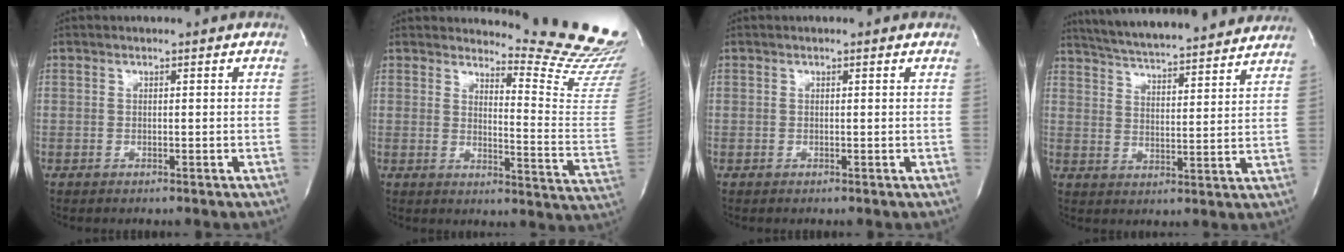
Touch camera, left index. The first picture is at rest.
{"total": 15.6, "force": [15.2, -0.6, 3.5], "torque": [-0.041, -0.170, 0.157]}
{"total": 0.0}
{"total": 22.6, "force": [20.7, 2.3, 8.8], "torque": [-0.146, -0.004, 0.278]}